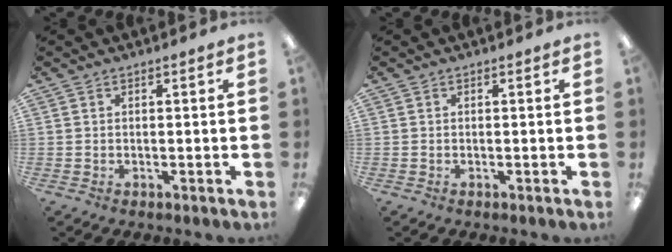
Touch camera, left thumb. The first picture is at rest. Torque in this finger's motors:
{"motor_torque": [0.00, 0.00, 0.00, 0.00, 0.00]}